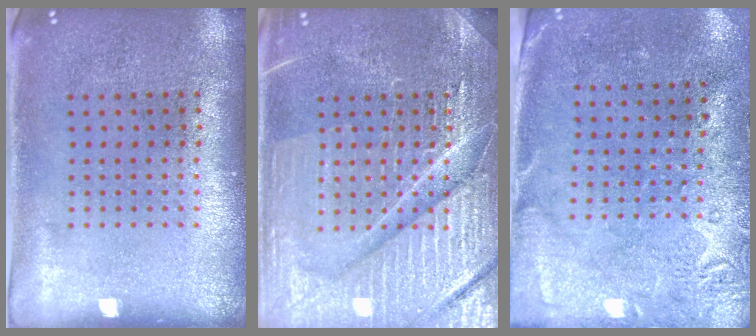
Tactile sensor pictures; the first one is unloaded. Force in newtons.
{"total": 7.5, "press": 7.4, "slide": 0.9}
{"total": 2.7, "press": 2.3, "slide": 1.5}